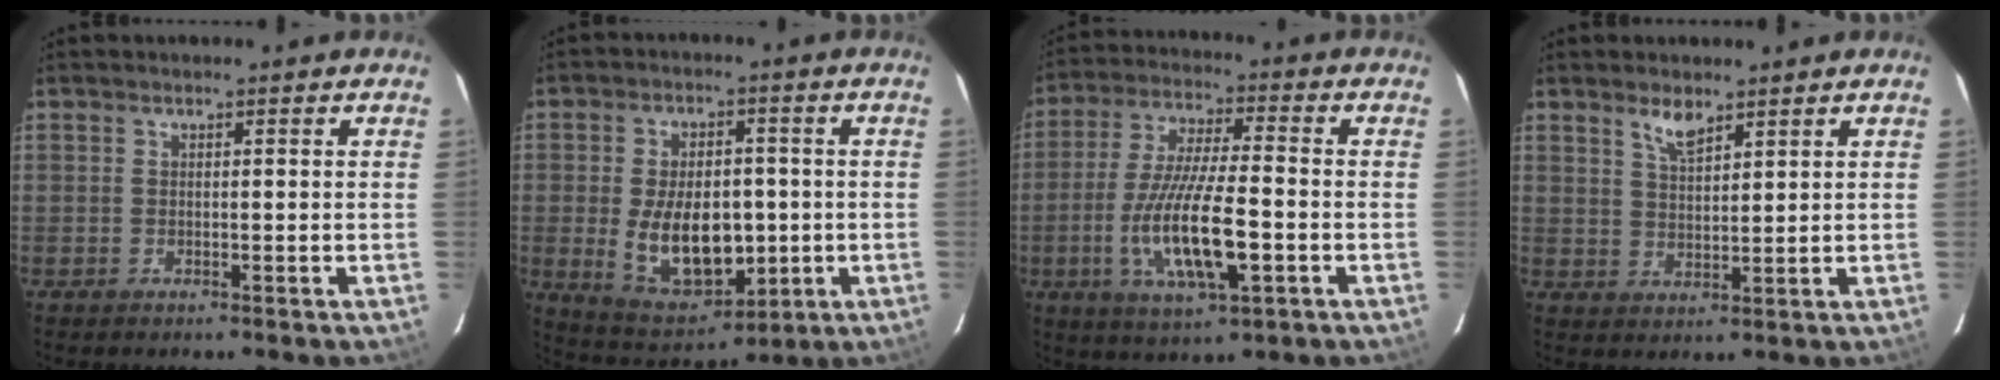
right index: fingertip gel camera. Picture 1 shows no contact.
{"total": 14.4, "force": [-1.8, 8.6, 11.5], "torque": [-0.223, -0.012, -0.008]}
{"total": 15.0, "force": [-4.3, 3.5, 14.0], "torque": [-0.281, -0.018, -0.075]}
{"total": 4.0, "force": [3.0, 1.2, 2.3], "torque": [-0.043, -0.001, 0.056]}